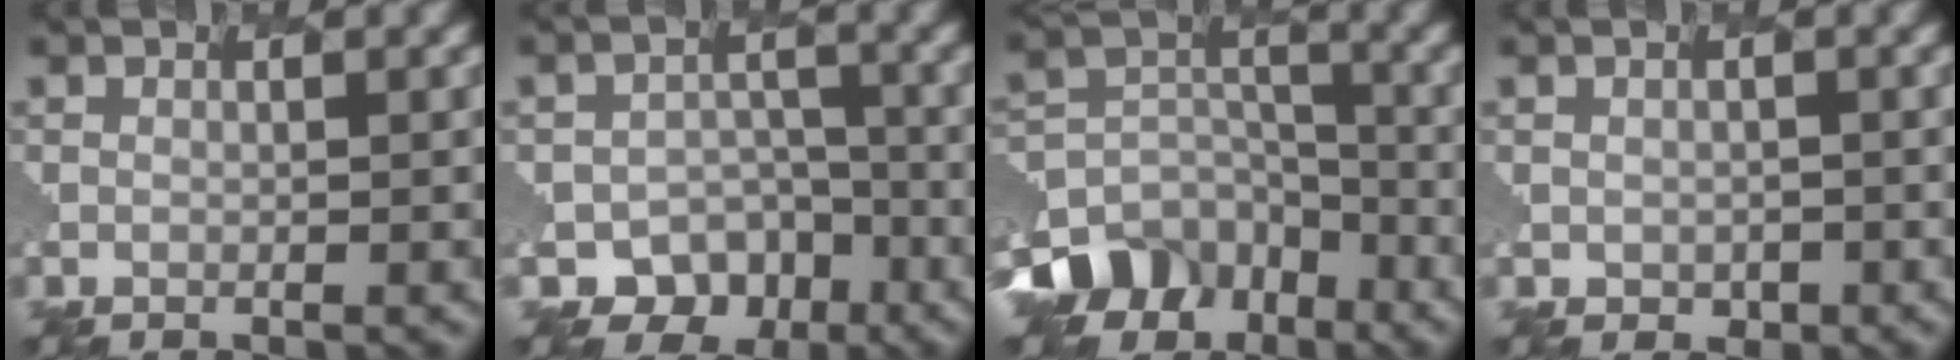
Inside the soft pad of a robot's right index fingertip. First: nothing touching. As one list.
[{"total": 6.6, "force": [-4.6, 4.7, 0.3], "torque": [0.015, -0.005, -0.060]}, {"total": 13.1, "force": [-9.5, 8.9, 2.2], "torque": [-0.083, -0.025, -0.144]}, {"total": 1.0, "force": [-0.3, 1.0, -0.2], "torque": [-0.011, -0.012, -0.001]}]